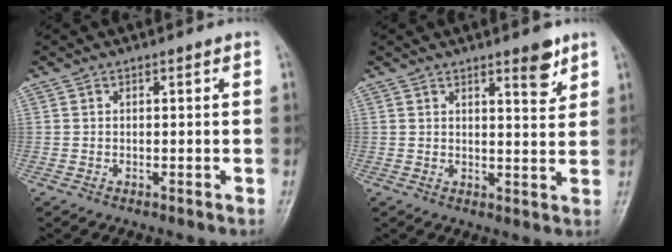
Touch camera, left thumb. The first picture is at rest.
{"total": 4.7, "force": [3.1, 1.3, 3.3], "torque": [-0.035, -0.022, 0.043]}